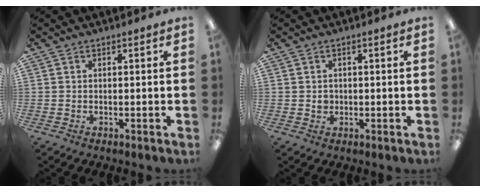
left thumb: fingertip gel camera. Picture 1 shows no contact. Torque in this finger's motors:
{"motor_torque": [-0.04, 0.03, -0.10, 0.05, -0.02]}